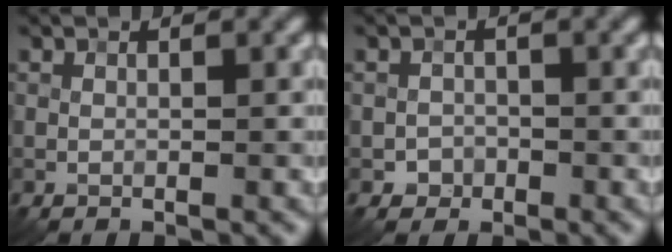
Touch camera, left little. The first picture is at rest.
{"total": 1.3, "force": [-0.6, 1.2, 0.0], "torque": [0.012, 0.003, -0.013]}